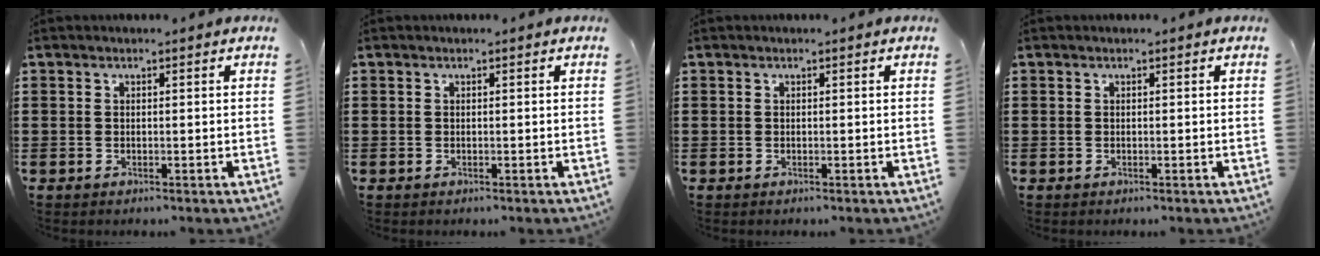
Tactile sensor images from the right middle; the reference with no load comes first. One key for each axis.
{"total": 0.0}
{"total": 0.0}
{"total": 0.0}